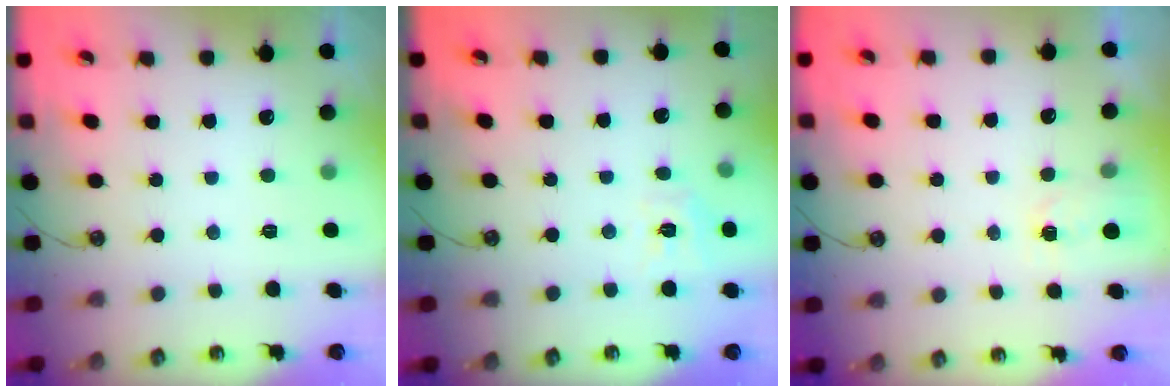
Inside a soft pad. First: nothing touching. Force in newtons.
{"total": 7.0, "press": 7.0, "slide": 0.7}
{"total": 1.3, "press": 1.2, "slide": 0.2}